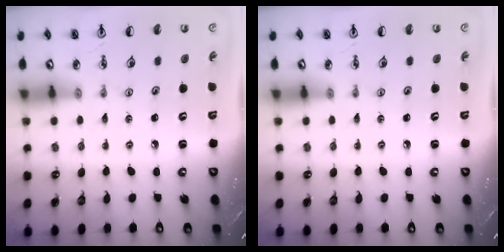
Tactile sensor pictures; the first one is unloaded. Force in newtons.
{"total": 0.0}